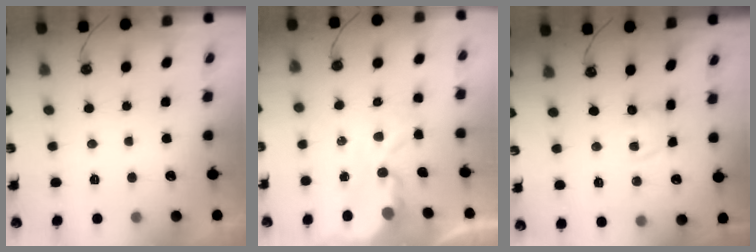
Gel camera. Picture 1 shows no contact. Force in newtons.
{"total": 4.1, "press": 4.0, "slide": 0.3}
{"total": 2.1, "press": 2.1, "slide": 0.3}